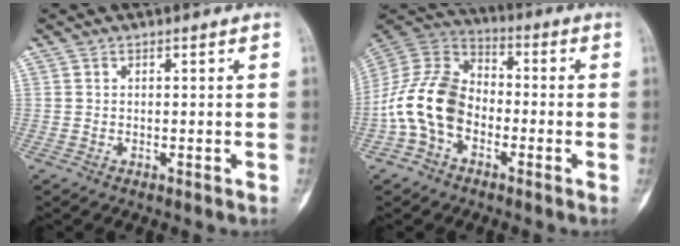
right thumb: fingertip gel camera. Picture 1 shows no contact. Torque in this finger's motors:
{"motor_torque": [0.62, 0.25, 1.31, -0.39, 0.20]}